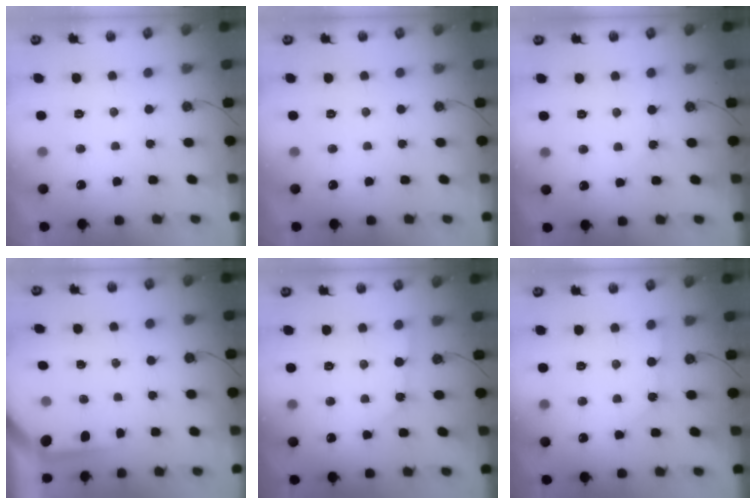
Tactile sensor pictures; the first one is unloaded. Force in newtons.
{"total": 0.0}
{"total": 1.8, "press": 1.8, "slide": 0.3}
{"total": 3.3, "press": 3.3, "slide": 0.4}
{"total": 1.9, "press": 1.9, "slide": 0.1}
{"total": 5.9, "press": 5.8, "slide": 0.9}